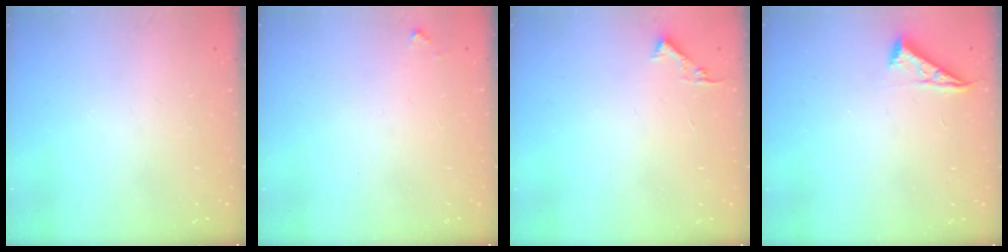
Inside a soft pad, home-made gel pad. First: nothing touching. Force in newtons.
{"total": 3.1, "press": 3.1, "slide": 0.1}
{"total": 3.4, "press": 3.4, "slide": 0.4}
{"total": 5.0, "press": 5.0, "slide": 0.7}